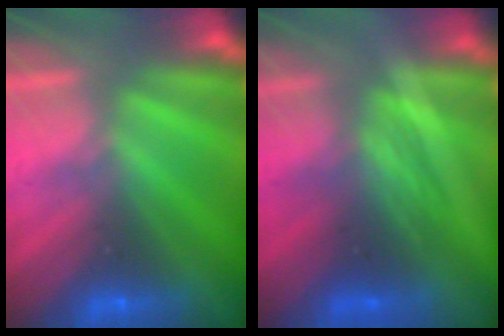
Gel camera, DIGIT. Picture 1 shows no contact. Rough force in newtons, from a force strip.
{"total": 1.9}